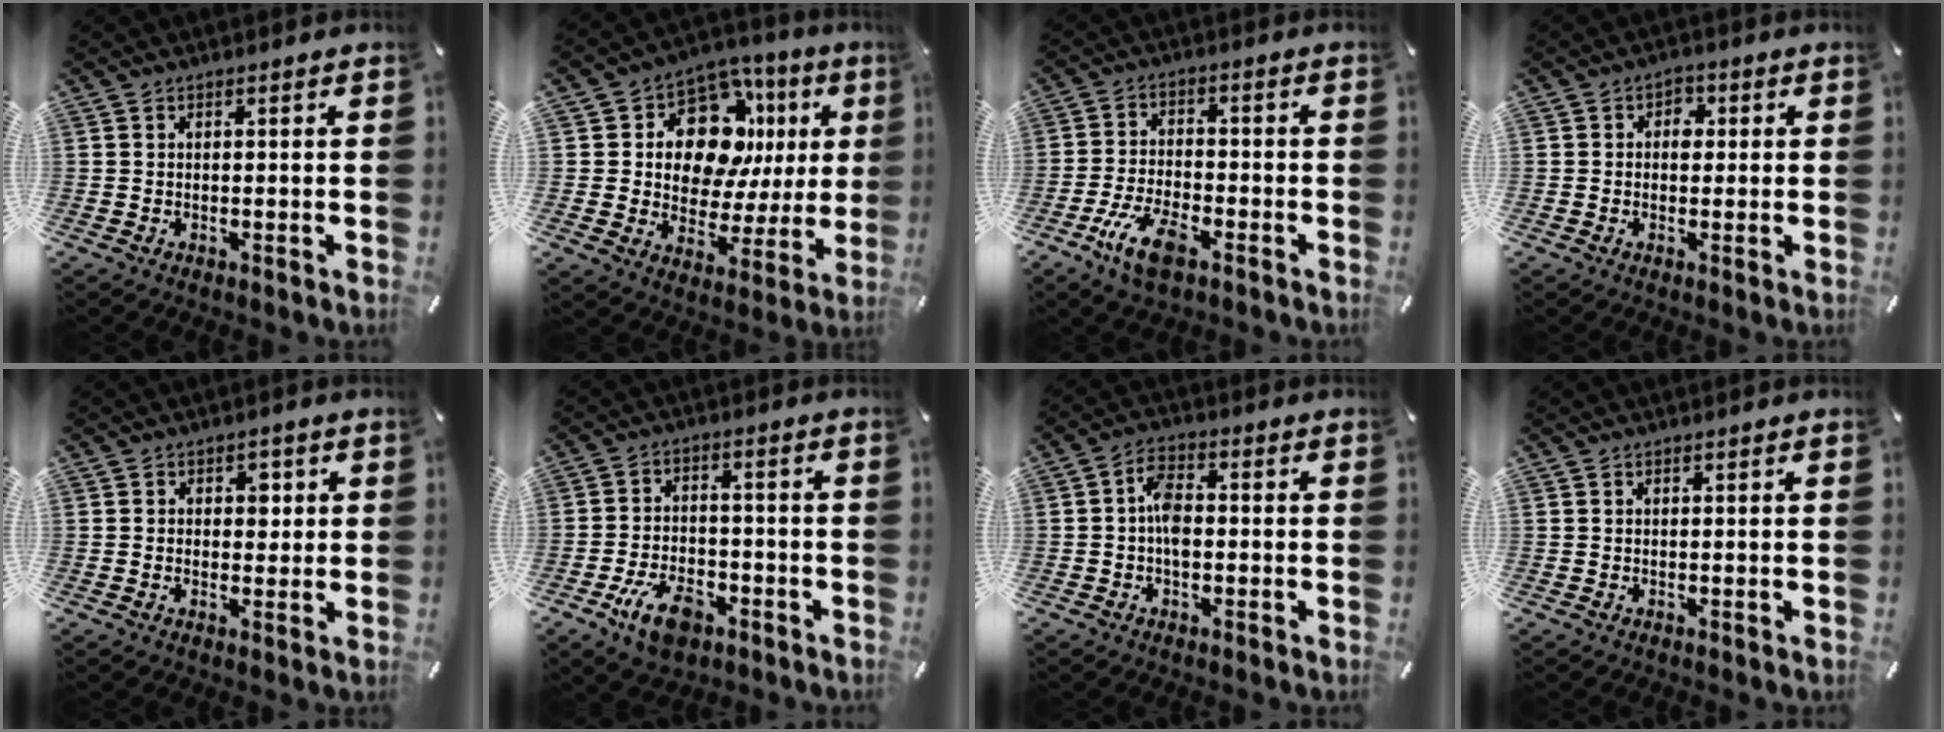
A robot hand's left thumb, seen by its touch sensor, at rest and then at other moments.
{"total": 14.4, "force": [6.2, 9.9, 8.4], "torque": [-0.134, -0.042, 0.112]}
{"total": 9.4, "force": [-5.2, 4.4, 6.4], "torque": [-0.140, 0.016, -0.099]}
{"total": 3.3, "force": [0.0, 2.6, 2.1], "torque": [-0.019, 0.002, -0.009]}
{"total": 3.2, "force": [0.3, 2.4, 2.1], "torque": [-0.012, -0.003, -0.007]}
{"total": 9.5, "force": [-4.7, 5.6, 6.0], "torque": [-0.119, 0.013, -0.087]}
{"total": 5.5, "force": [-0.9, 3.2, 4.4], "torque": [-0.091, 0.008, -0.018]}
{"total": 0.0}